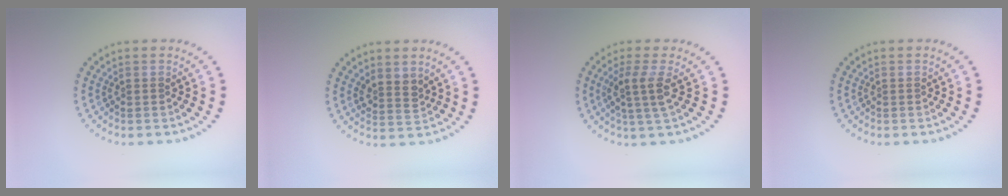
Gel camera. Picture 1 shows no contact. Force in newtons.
{"total": 2.0, "press": 1.7, "slide": 1.2}
{"total": 2.6, "press": 2.0, "slide": 1.7}
{"total": 0.0}